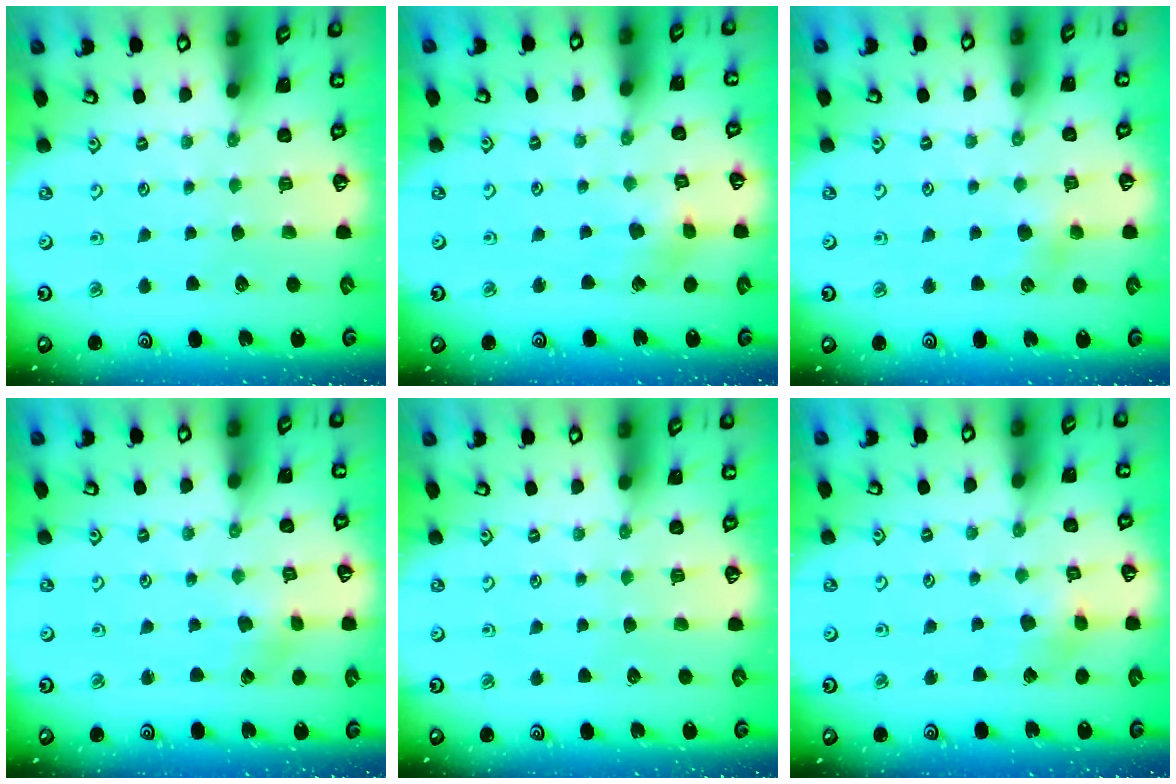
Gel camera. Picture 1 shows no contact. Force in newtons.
{"total": 4.1, "press": 4.1, "slide": 0.5}
{"total": 4.4, "press": 4.3, "slide": 0.5}
{"total": 1.4, "press": 1.4, "slide": 0.2}
{"total": 0.0}
{"total": 4.8, "press": 4.7, "slide": 0.5}